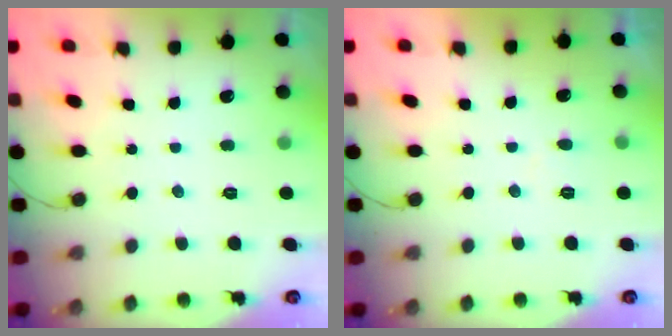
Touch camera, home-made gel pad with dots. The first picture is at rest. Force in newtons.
{"total": 3.5, "press": 3.5, "slide": 0.4}